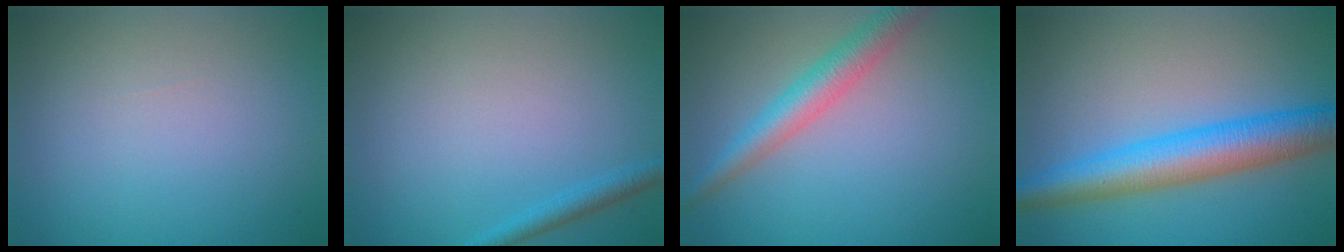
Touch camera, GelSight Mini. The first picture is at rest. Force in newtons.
{"total": 1.5, "press": 1.5, "slide": 0.1}
{"total": 3.7, "press": 3.7, "slide": 0.1}
{"total": 6.7, "press": 6.7, "slide": 0.1}